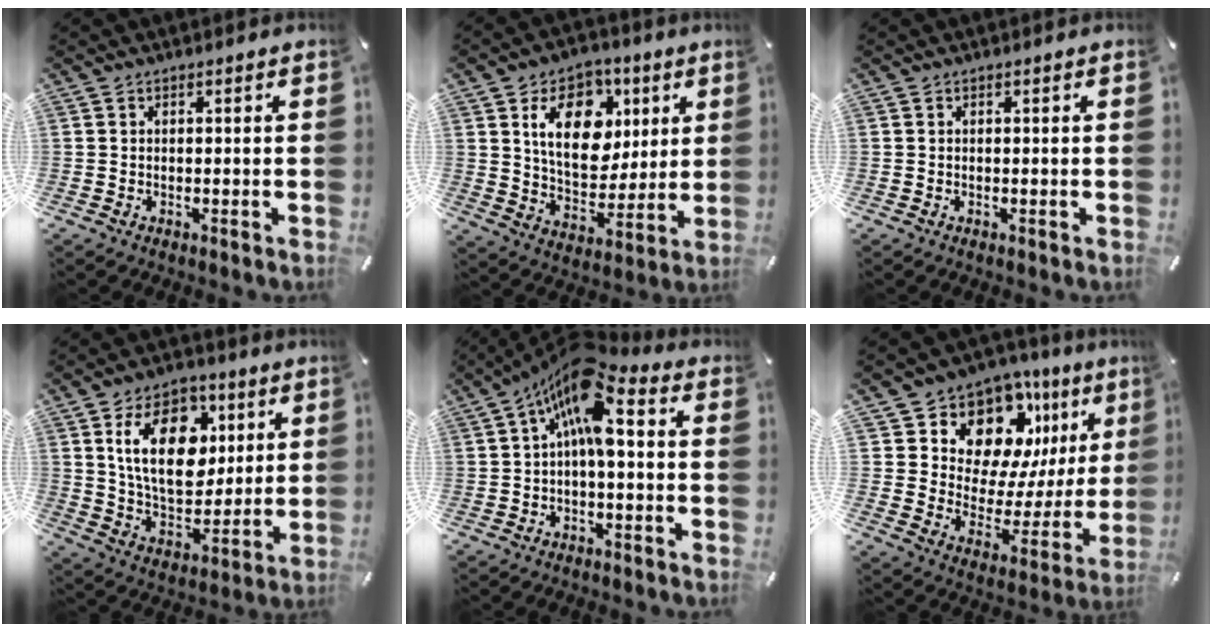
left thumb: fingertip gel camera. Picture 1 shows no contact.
{"total": 15.9, "force": [5.6, 11.3, 9.7], "torque": [-0.148, -0.002, 0.104]}
{"total": 0.0}
{"total": 17.9, "force": [5.8, 11.8, 12.1], "torque": [-0.207, 0.002, 0.103]}
{"total": 13.0, "force": [3.5, 5.5, 11.2], "torque": [-0.198, -0.021, 0.058]}
{"total": 13.7, "force": [9.3, 8.9, 4.6], "torque": [-0.067, -0.088, 0.160]}